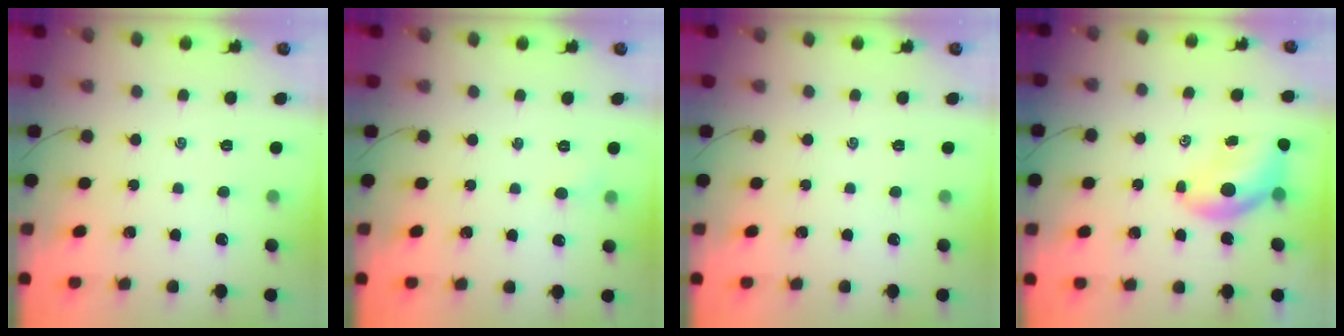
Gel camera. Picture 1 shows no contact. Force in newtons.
{"total": 2.8, "press": 2.6, "slide": 1.0}
{"total": 0.0}
{"total": 7.0, "press": 6.8, "slide": 1.4}